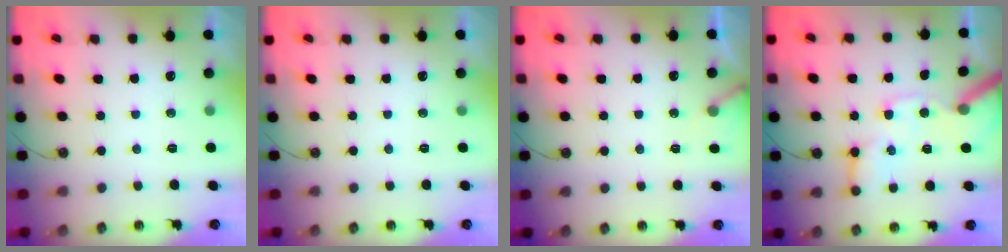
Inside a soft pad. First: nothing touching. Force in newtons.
{"total": 0.0}
{"total": 3.2, "press": 3.2, "slide": 0.2}
{"total": 14.4, "press": 14.3, "slide": 1.9}